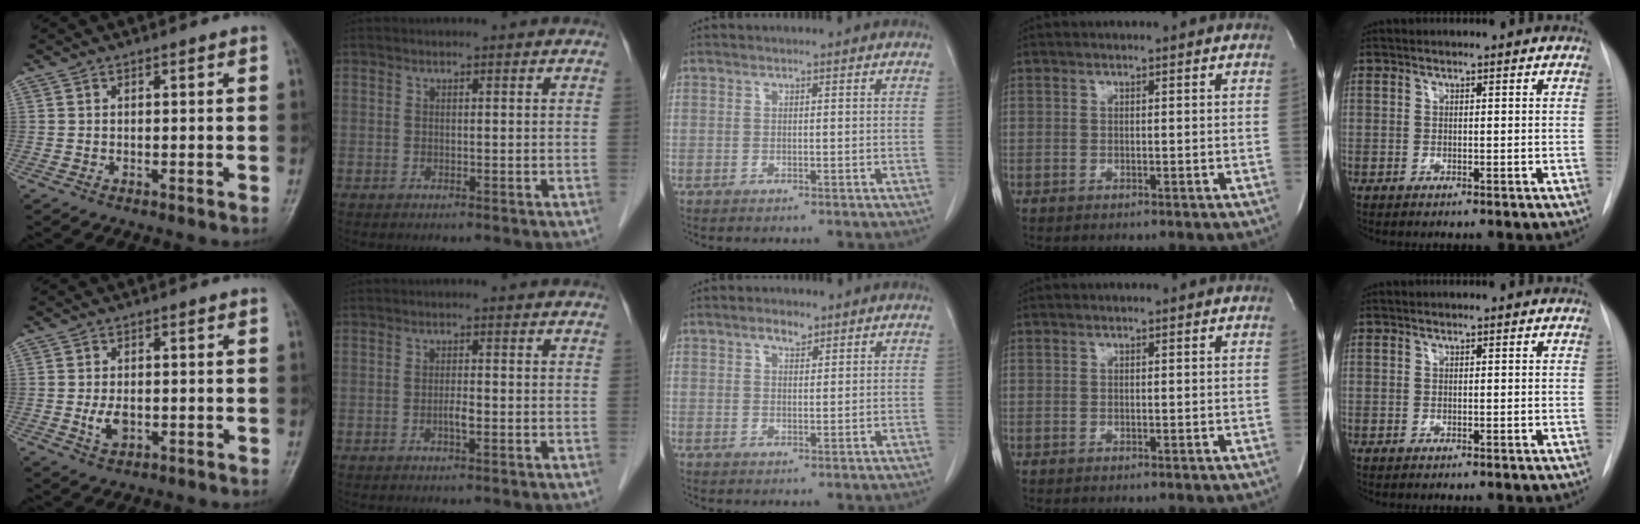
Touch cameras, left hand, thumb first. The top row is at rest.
{"thumb": {"total": 3.4, "force": [-0.5, 2.1, 2.7], "torque": [-0.049, -0.005, -0.006]}, "index": {"total": 1.6, "force": [-0.6, 0.1, 1.5], "torque": [-0.030, 0.000, -0.011]}, "middle": {"total": 2.3, "force": [1.7, 1.0, 1.3], "torque": [-0.024, 0.001, 0.028]}}